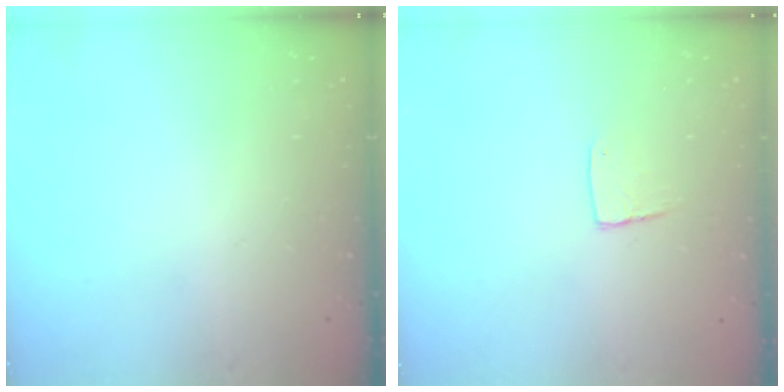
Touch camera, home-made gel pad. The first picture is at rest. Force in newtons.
{"total": 5.9, "press": 5.9, "slide": 0.4}